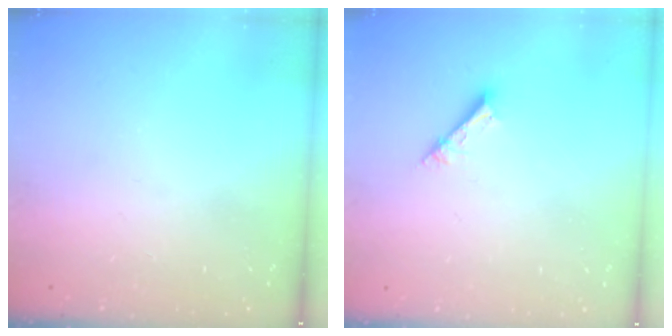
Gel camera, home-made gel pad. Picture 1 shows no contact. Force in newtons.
{"total": 2.5, "press": 2.5, "slide": 0.1}